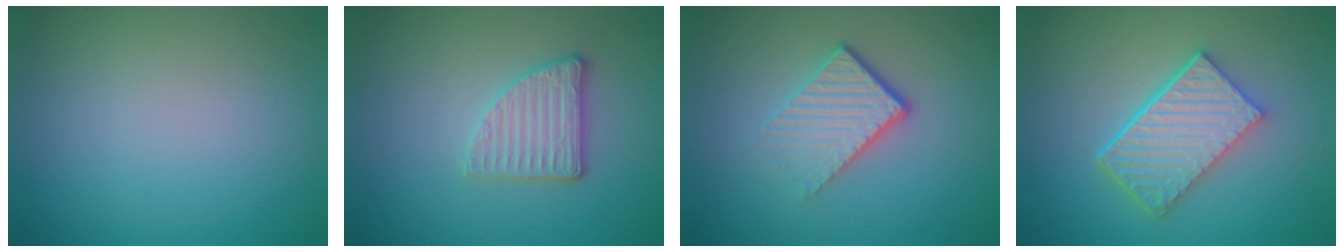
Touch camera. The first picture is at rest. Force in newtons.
{"total": 2.8, "press": 2.7, "slide": 0.8}
{"total": 4.2, "press": 2.7, "slide": 3.2}
{"total": 5.8, "press": 4.3, "slide": 3.9}